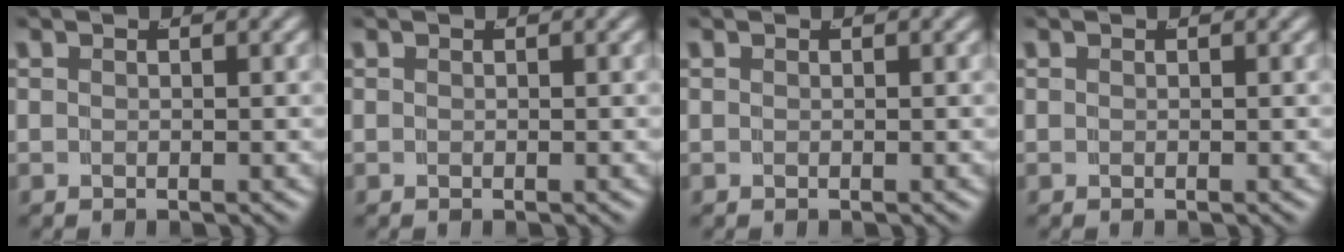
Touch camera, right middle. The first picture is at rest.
{"total": 0.0}
{"total": 0.0}
{"total": 0.0}